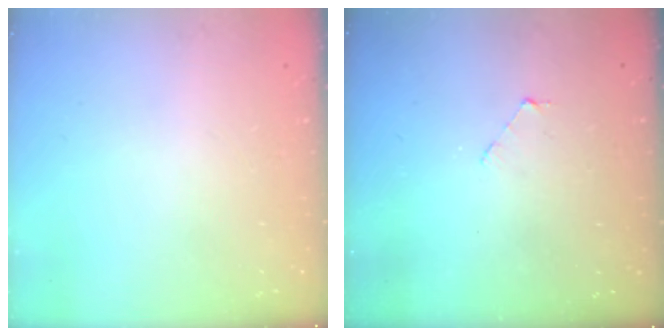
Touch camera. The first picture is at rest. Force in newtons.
{"total": 1.9, "press": 1.9, "slide": 0.2}